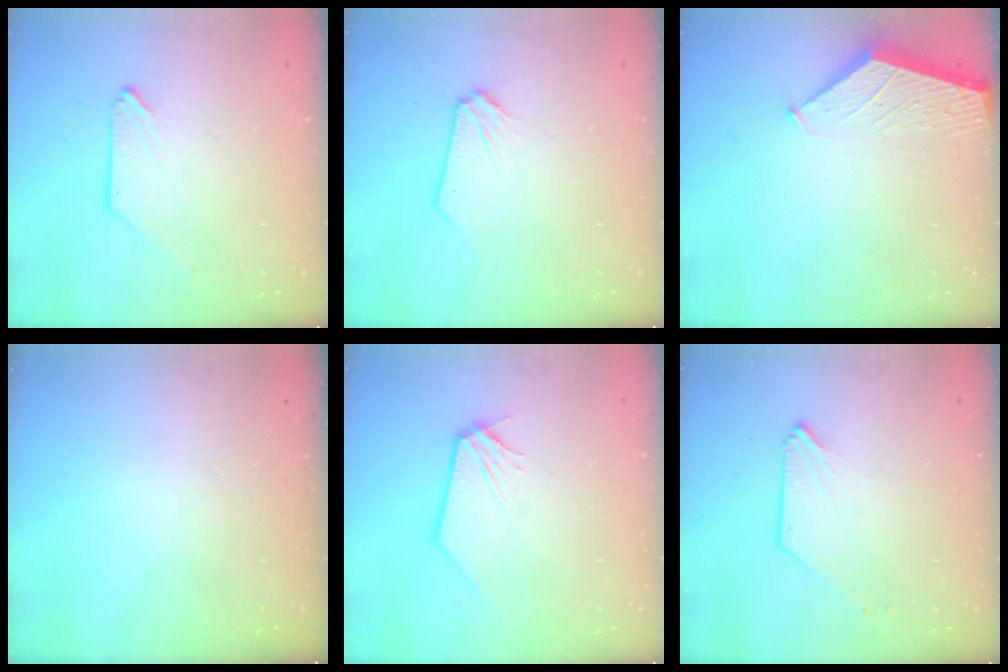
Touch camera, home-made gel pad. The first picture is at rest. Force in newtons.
{"total": 0.0}
{"total": 2.4, "press": 2.4, "slide": 0.3}
{"total": 0.0}
{"total": 0.0}
{"total": 0.0}